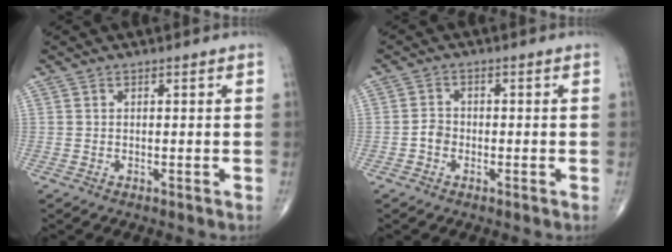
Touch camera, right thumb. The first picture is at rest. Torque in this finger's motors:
{"motor_torque": [0.12, 0.06, 0.32, -0.13, -0.01]}